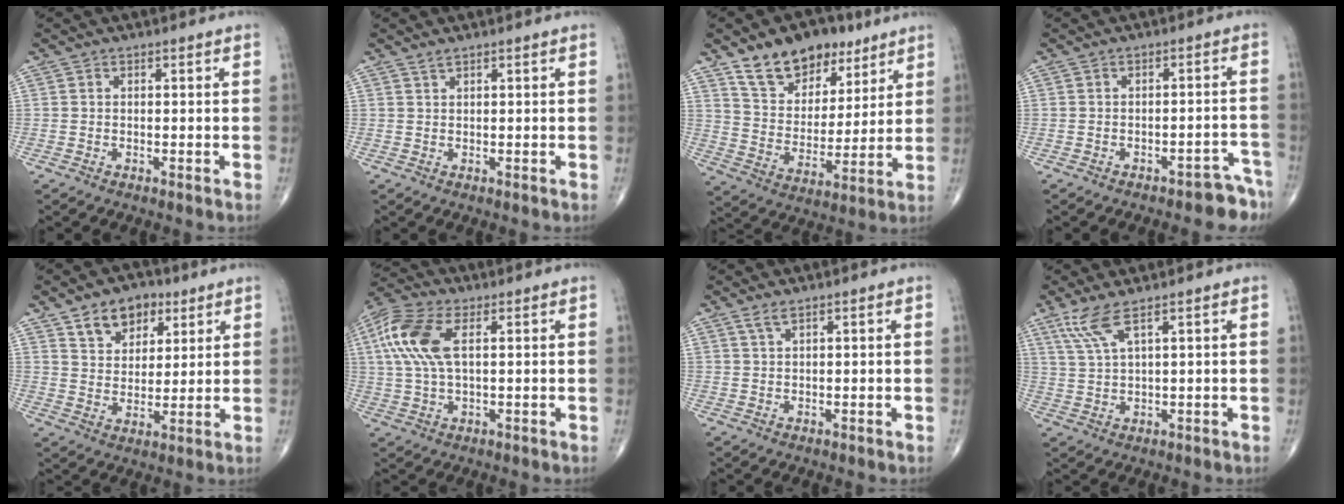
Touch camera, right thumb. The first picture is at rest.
{"total": 0.8, "force": [0.7, 0.0, 0.3], "torque": [-0.008, 0.000, 0.016]}
{"total": 15.7, "force": [10.4, 9.2, 7.3], "torque": [-0.077, -0.052, 0.184]}
{"total": 6.0, "force": [-5.0, 2.5, 2.1], "torque": [-0.002, 0.058, -0.060]}
{"total": 9.6, "force": [5.5, 6.4, 4.6], "torque": [-0.043, -0.027, 0.094]}
{"total": 11.8, "force": [3.1, 5.6, 9.9], "torque": [-0.235, 0.015, 0.061]}
{"total": 1.7, "force": [1.2, 0.3, 1.1], "torque": [-0.025, 0.002, 0.029]}
{"total": 5.5, "force": [3.4, 0.7, 4.2], "torque": [-0.104, -0.010, 0.081]}